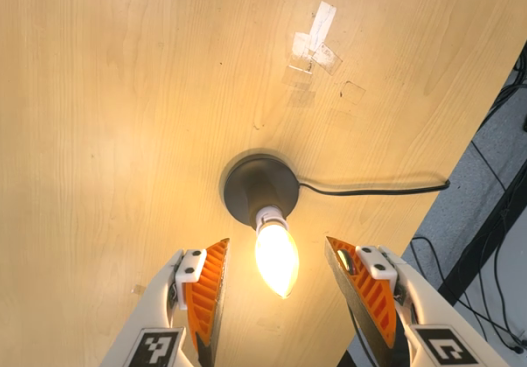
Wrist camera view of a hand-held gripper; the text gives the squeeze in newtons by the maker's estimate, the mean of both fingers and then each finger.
{"total": 0.0}